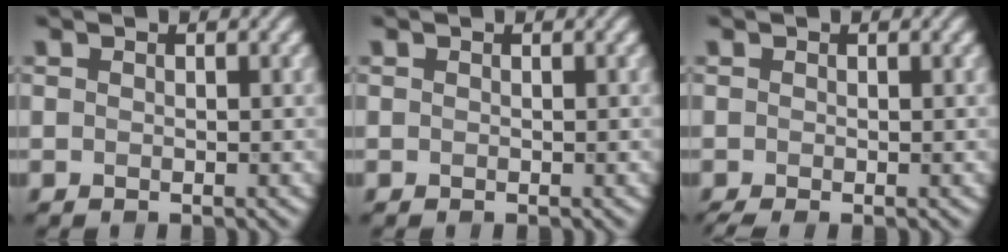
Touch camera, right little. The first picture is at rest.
{"total": 0.0}
{"total": 1.2, "force": [-0.7, 0.2, 1.0], "torque": [-0.021, -0.010, -0.015]}